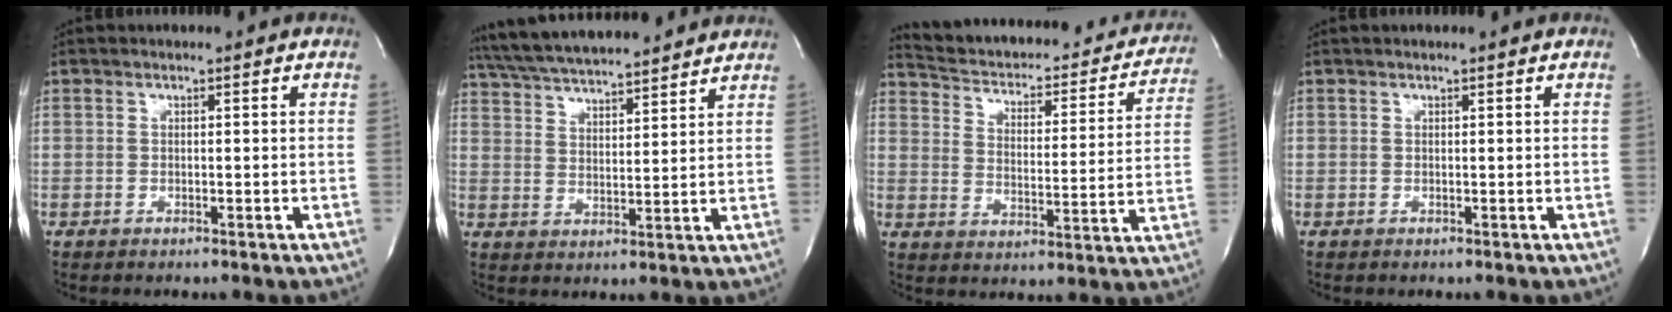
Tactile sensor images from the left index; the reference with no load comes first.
{"total": 17.7, "force": [16.1, 2.2, 7.2], "torque": [-0.131, 0.040, 0.251]}
{"total": 24.5, "force": [22.1, 6.7, 8.1], "torque": [-0.119, -0.031, 0.278]}
{"total": 0.9, "force": [0.8, -0.1, 0.3], "torque": [-0.008, 0.003, 0.012]}